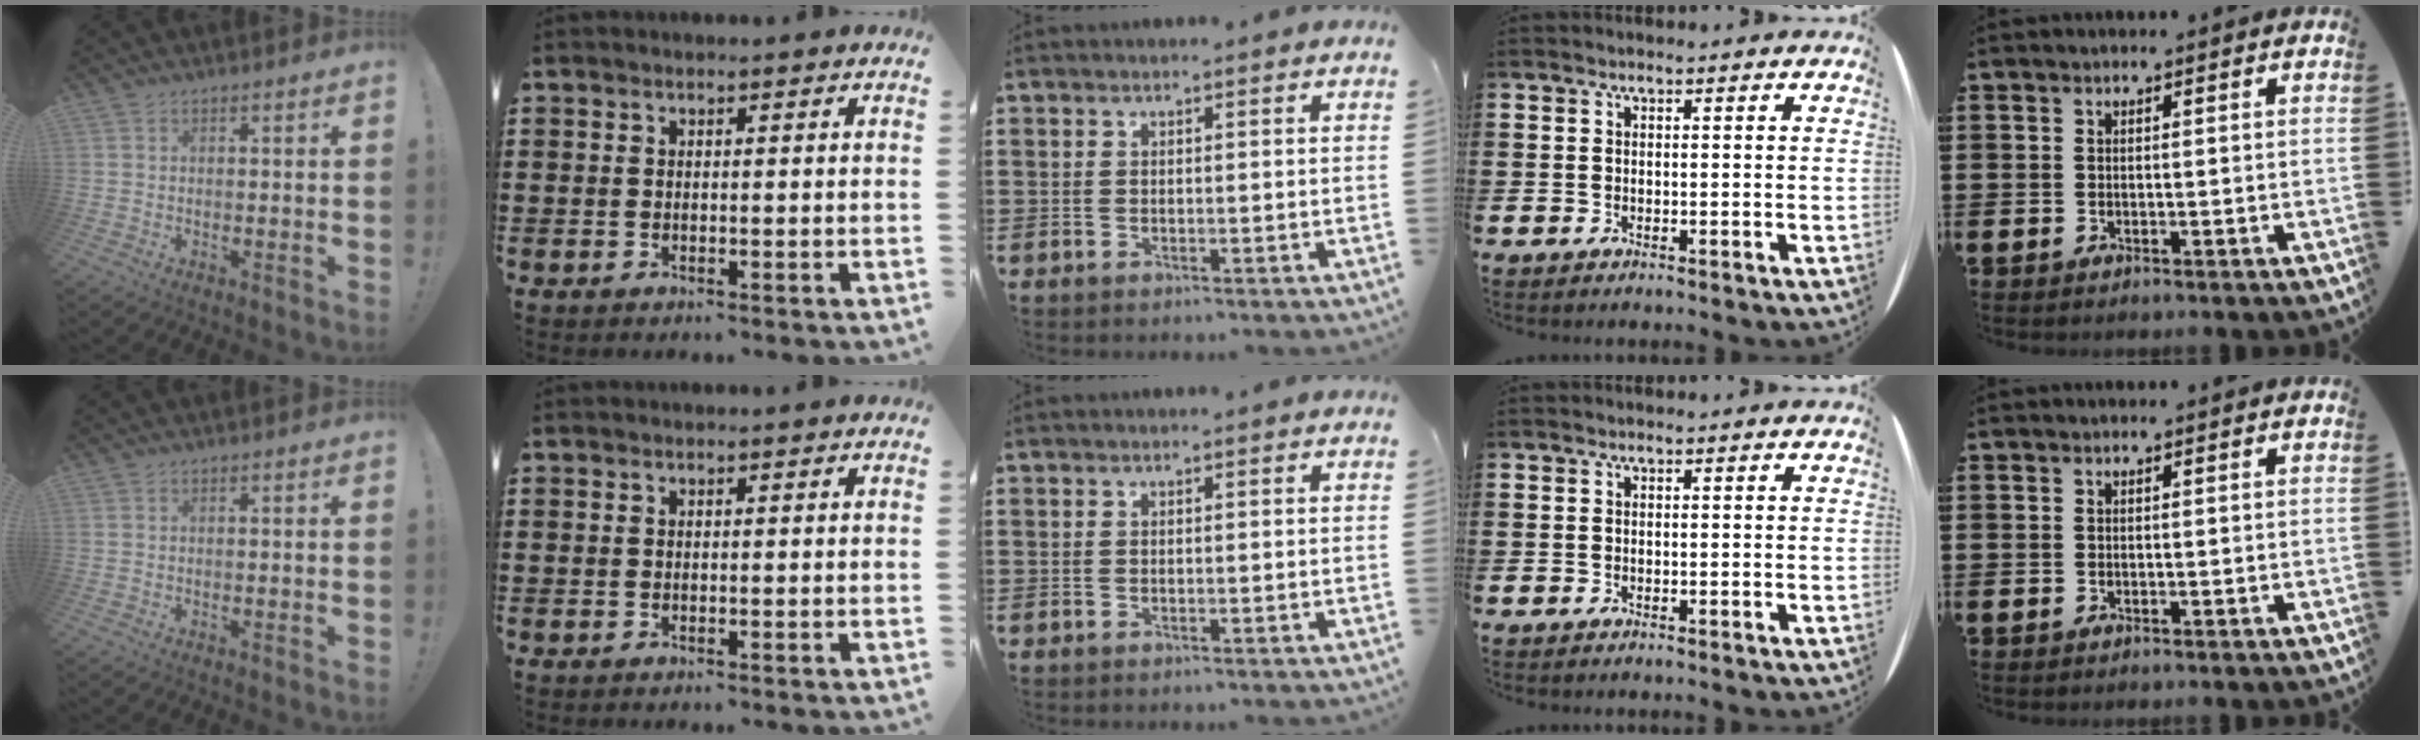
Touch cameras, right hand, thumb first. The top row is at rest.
{}